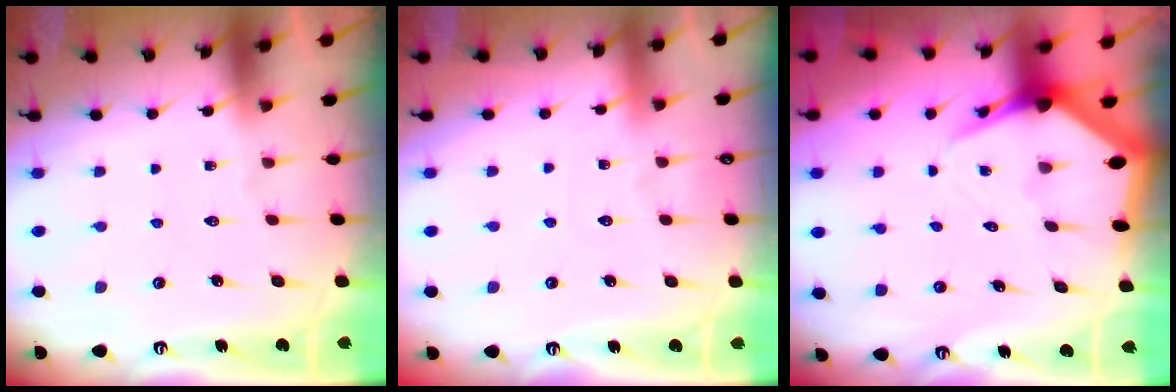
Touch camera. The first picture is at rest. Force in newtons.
{"total": 1.5, "press": 1.5, "slide": 0.2}
{"total": 5.3, "press": 5.3, "slide": 0.7}